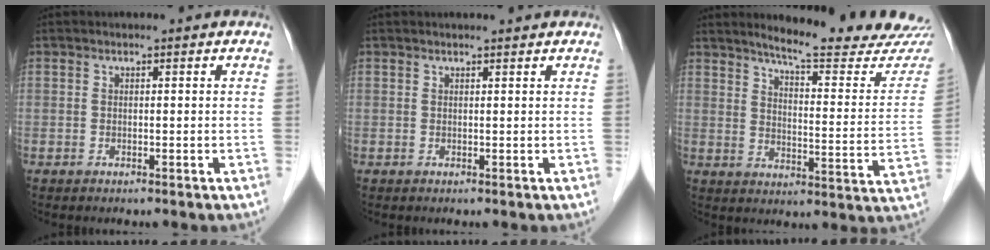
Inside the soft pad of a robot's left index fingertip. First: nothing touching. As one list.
[{"total": 1.6, "force": [1.6, -0.1, 0.4], "torque": [-0.007, 0.007, 0.024]}, {"total": 19.6, "force": [18.1, 1.1, 7.3], "torque": [-0.095, -0.088, 0.218]}]